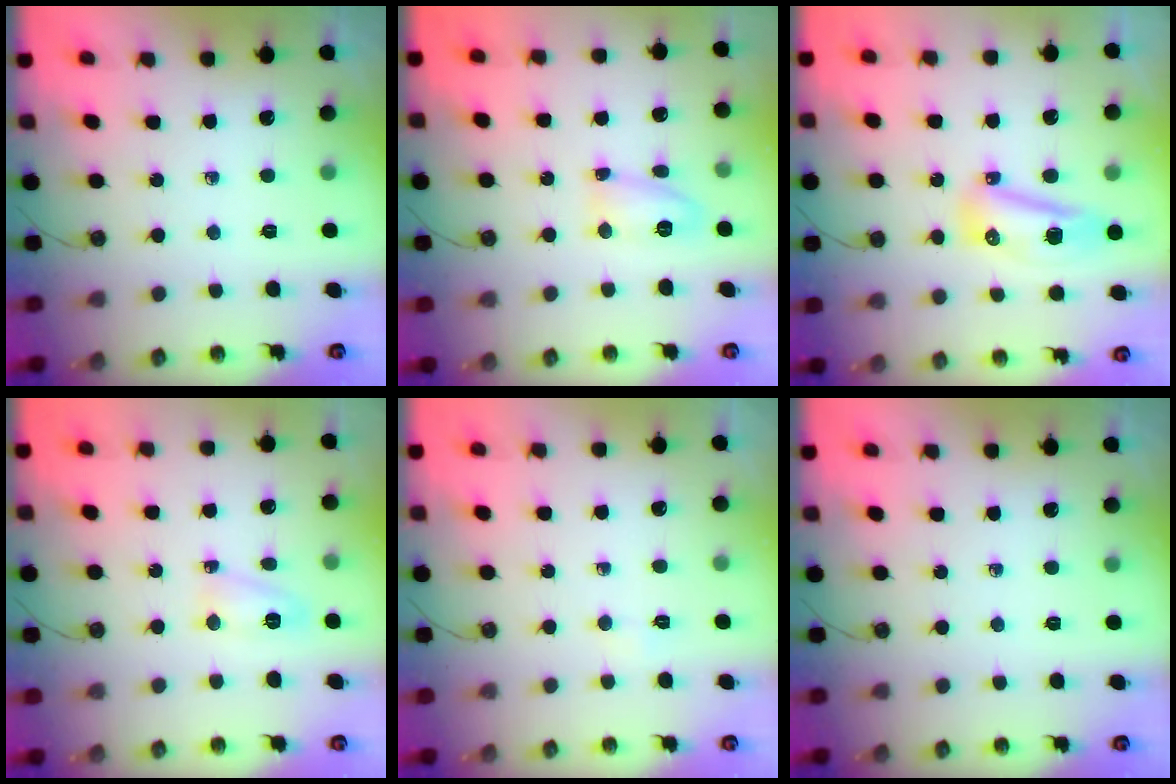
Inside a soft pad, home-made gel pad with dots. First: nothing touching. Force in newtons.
{"total": 21.8, "press": 9.7, "slide": 19.6}
{"total": 9.6, "press": 9.1, "slide": 2.9}
{"total": 5.2, "press": 5.1, "slide": 0.6}
{"total": 2.8, "press": 2.7, "slide": 0.4}
{"total": 0.0}